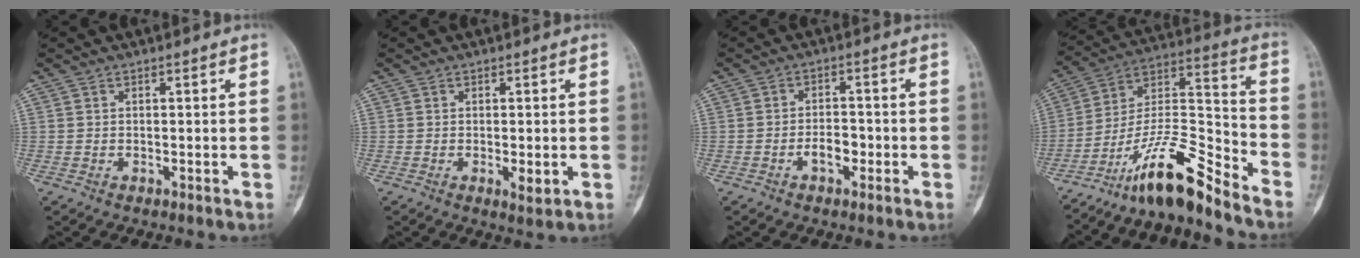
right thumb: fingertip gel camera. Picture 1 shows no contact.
{"total": 2.4, "force": [-0.4, 0.8, 2.2], "torque": [-0.038, -0.007, -0.002]}
{"total": 3.6, "force": [-1.5, 1.9, 2.7], "torque": [-0.036, 0.013, -0.026]}
{"total": 15.2, "force": [-12.1, 2.6, 8.8], "torque": [-0.163, 0.106, -0.219]}